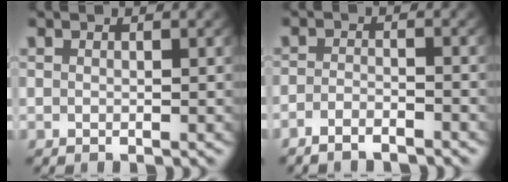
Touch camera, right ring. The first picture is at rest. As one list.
[{"total": 2.7, "force": [-2.6, 0.4, 0.6], "torque": [-0.016, -0.009, -0.043]}]